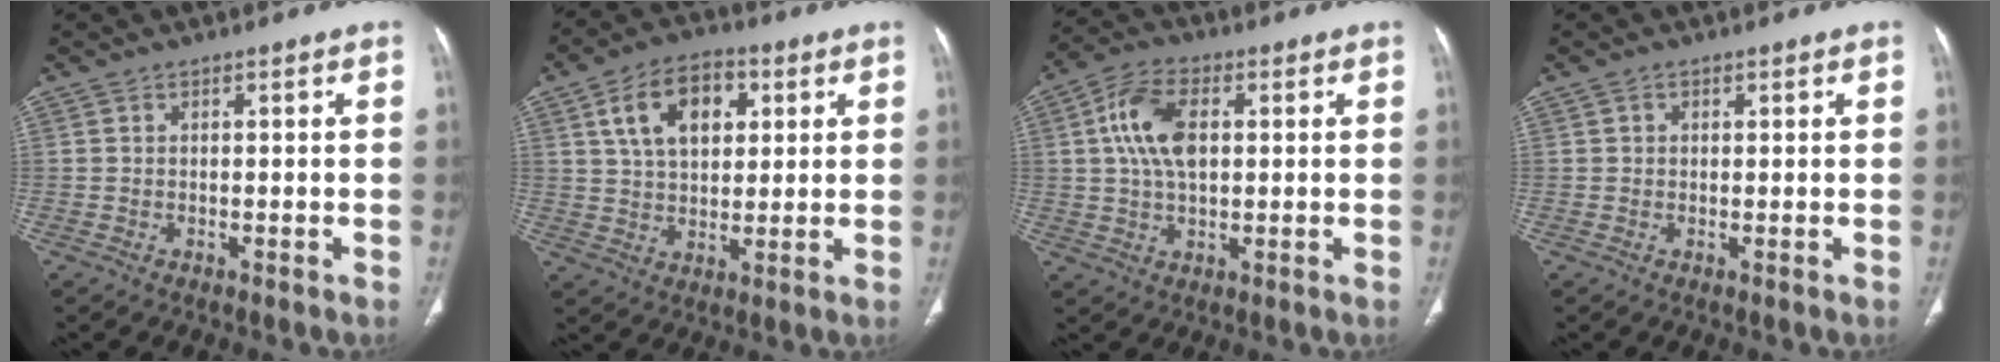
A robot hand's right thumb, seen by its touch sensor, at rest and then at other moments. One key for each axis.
{"total": 12.1, "fx": 4.2, "fy": 7.6, "fz": 8.4, "tx": -0.116, "ty": 0.000, "tz": 0.069}
{"total": 10.3, "fx": 1.9, "fy": 6.0, "fz": 8.2, "tx": -0.156, "ty": 0.010, "tz": 0.032}
{"total": 0.8, "fx": 0.2, "fy": 0.8, "fz": 0.2, "tx": 0.002, "ty": 0.001, "tz": 0.002}